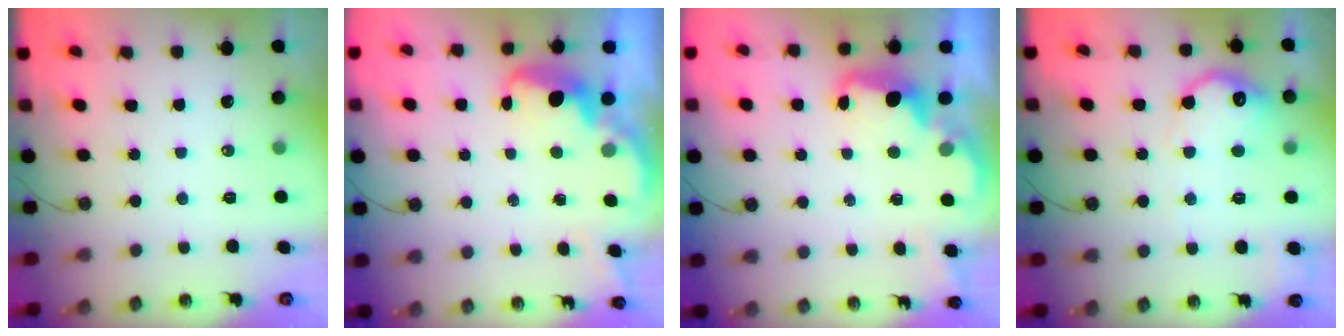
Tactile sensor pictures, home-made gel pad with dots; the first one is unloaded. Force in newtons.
{"total": 3.0, "press": 3.0, "slide": 0.5}
{"total": 2.8, "press": 2.7, "slide": 0.6}
{"total": 14.6, "press": 14.6, "slide": 0.7}